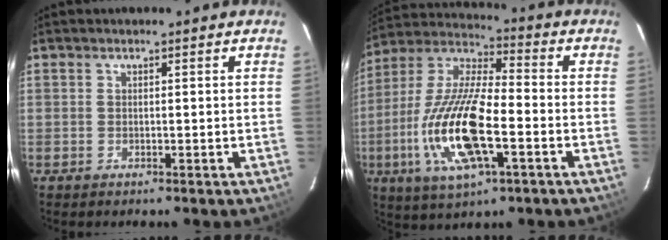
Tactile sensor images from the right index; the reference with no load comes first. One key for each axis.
{"total": 19.1, "fx": -5.6, "fy": 6.2, "fz": 17.1, "tx": -0.357, "ty": -0.015, "tz": -0.112}